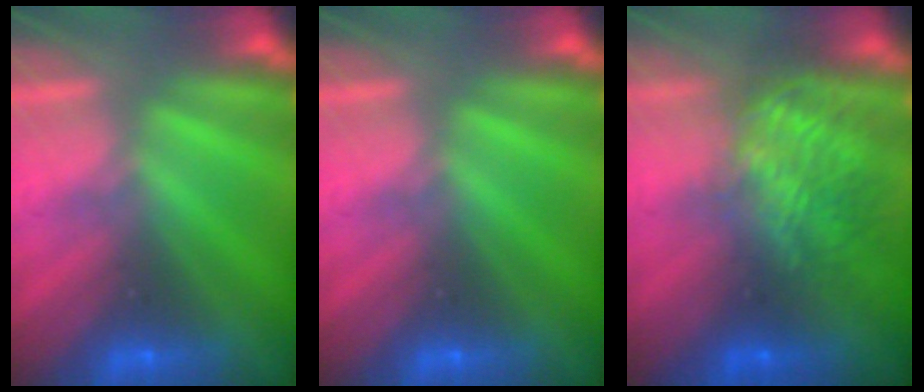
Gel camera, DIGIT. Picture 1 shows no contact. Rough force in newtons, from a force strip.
{"total": 0.0}
{"total": 7.3}